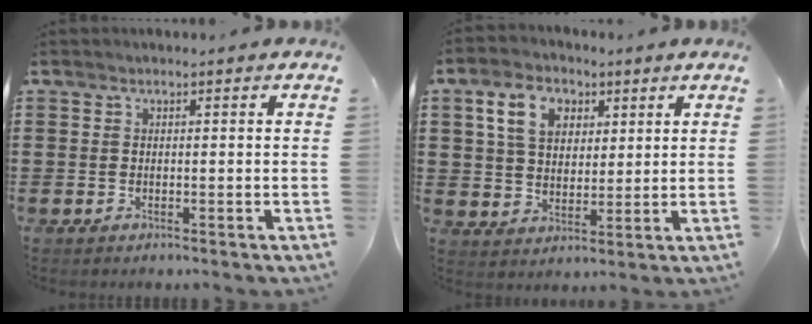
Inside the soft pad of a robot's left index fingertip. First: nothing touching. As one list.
[{"total": 7.4, "force": [3.6, 5.1, 4.0], "torque": [-0.087, 0.014, 0.063]}]